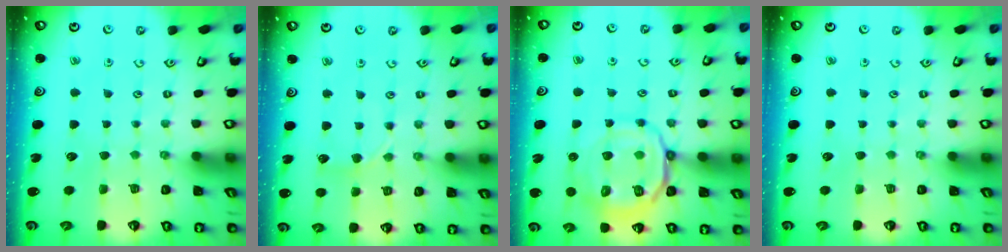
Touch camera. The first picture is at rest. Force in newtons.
{"total": 5.0, "press": 4.9, "slide": 0.7}
{"total": 14.0, "press": 13.9, "slide": 1.6}
{"total": 0.0}